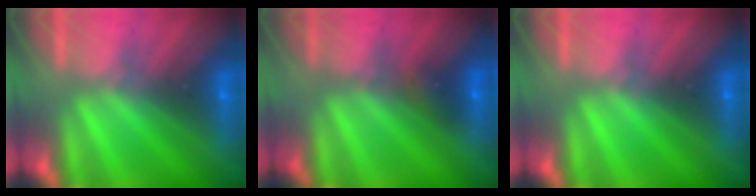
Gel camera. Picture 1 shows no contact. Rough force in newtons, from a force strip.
{"total": 2.2}
{"total": 0.0}